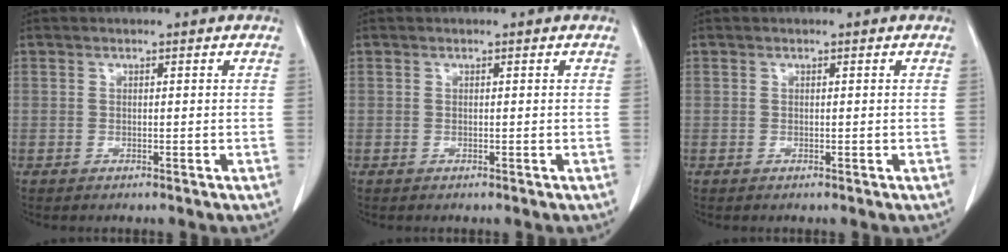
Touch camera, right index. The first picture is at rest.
{"total": 0.0}
{"total": 0.0}